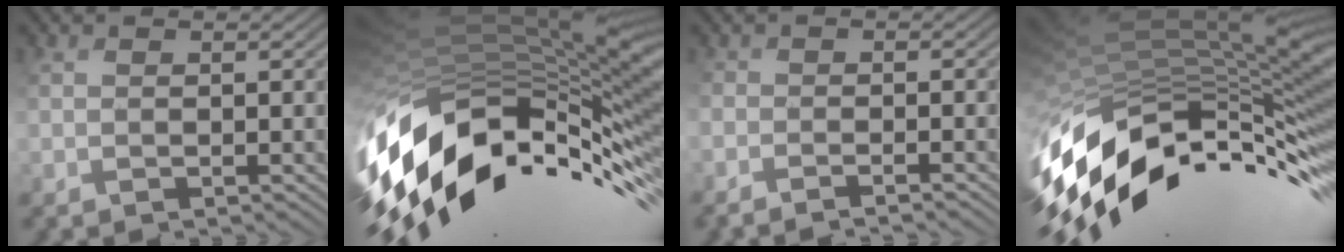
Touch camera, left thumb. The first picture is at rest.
{"total": 16.3, "force": [-5.8, 7.2, 13.4], "torque": [-0.291, -0.017, -0.083]}
{"total": 2.7, "force": [-2.6, 0.0, 0.5], "torque": [-0.004, 0.000, -0.048]}
{"total": 15.0, "force": [-6.1, 6.0, 12.3], "torque": [-0.263, 0.003, -0.097]}